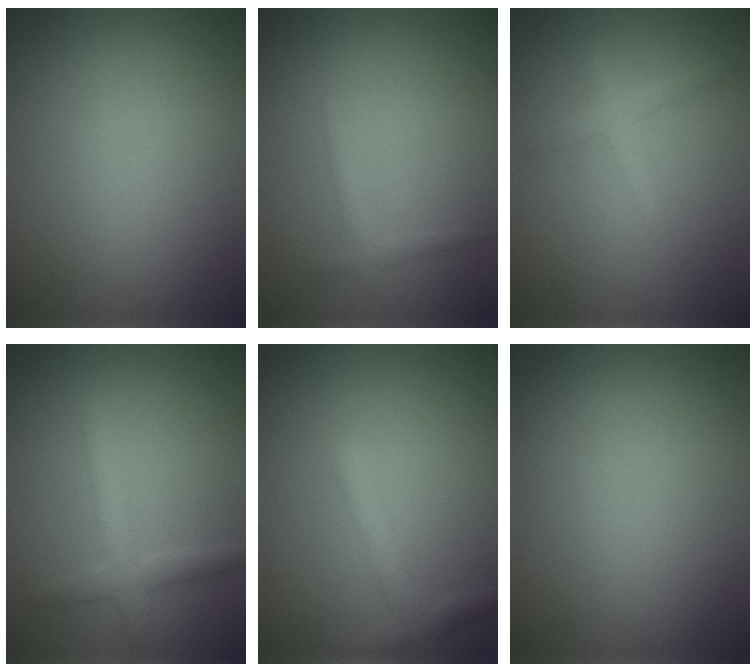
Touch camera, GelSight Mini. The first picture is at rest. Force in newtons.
{"total": 1.1, "press": 1.1, "slide": 0.1}
{"total": 2.0, "press": 1.9, "slide": 0.2}
{"total": 2.7, "press": 2.7, "slide": 0.1}
{"total": 2.2, "press": 2.2, "slide": 0.1}
{"total": 0.0}